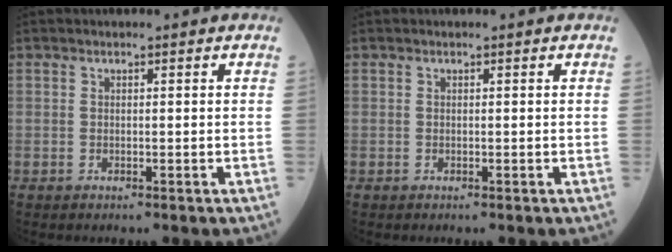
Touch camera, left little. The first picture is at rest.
{"total": 0.0}